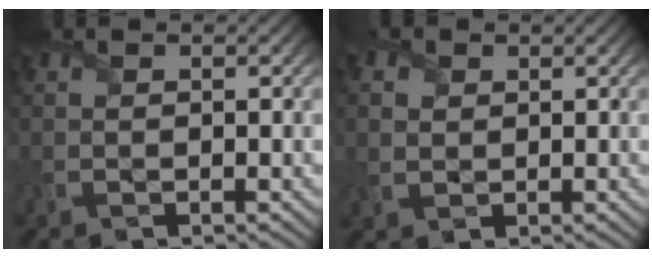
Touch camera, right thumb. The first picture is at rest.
{"total": 2.3, "force": [0.8, 1.9, 1.1], "torque": [-0.041, 0.000, 0.014]}